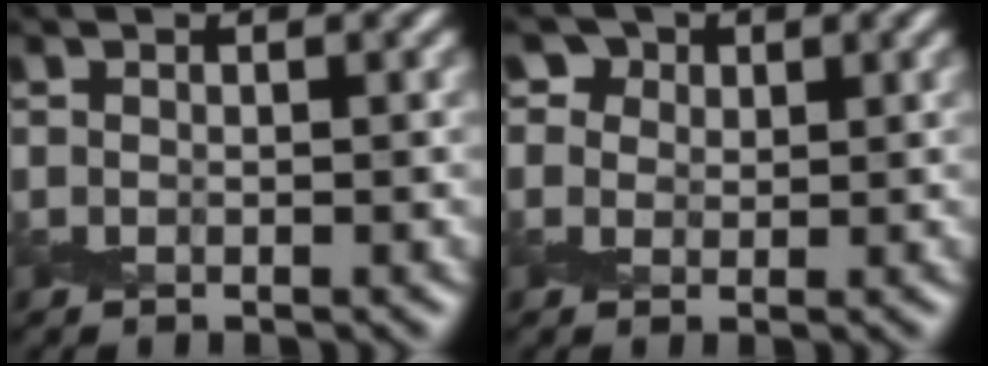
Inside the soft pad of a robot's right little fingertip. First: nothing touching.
{"total": 4.3, "force": [2.5, 3.1, 1.6], "torque": [-0.040, 0.006, 0.028]}